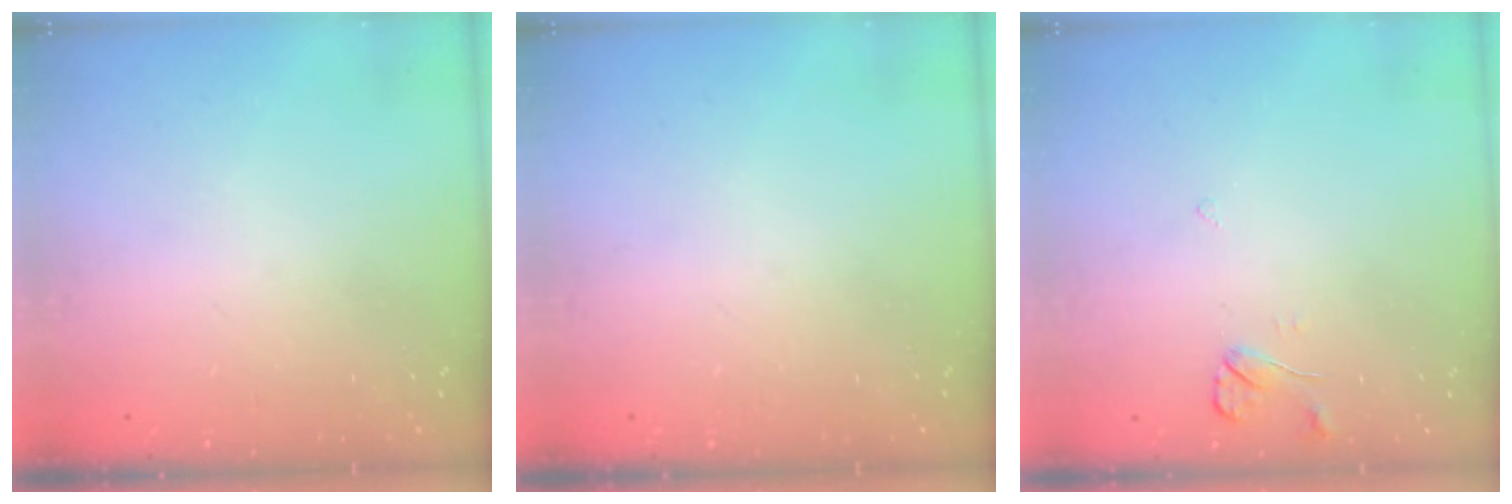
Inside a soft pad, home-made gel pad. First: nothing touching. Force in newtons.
{"total": 0.0}
{"total": 4.5, "press": 4.5, "slide": 0.6}